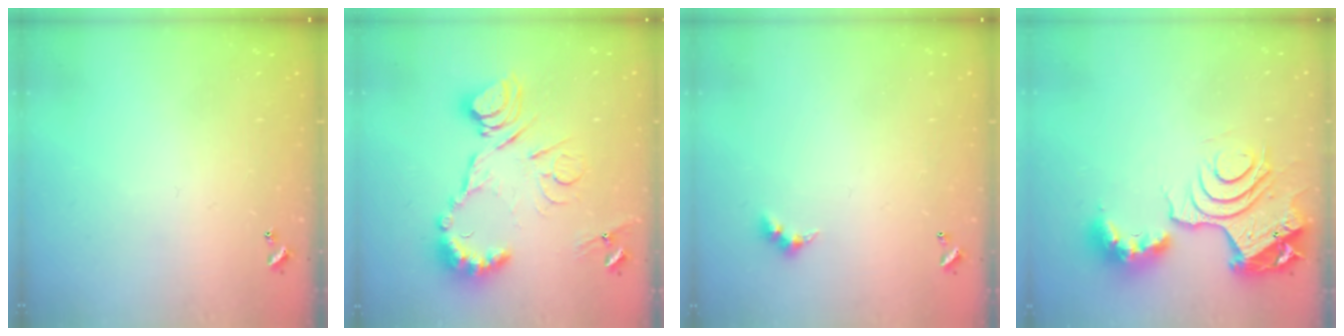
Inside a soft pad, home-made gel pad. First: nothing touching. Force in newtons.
{"total": 15.6, "press": 15.5, "slide": 1.7}
{"total": 3.0, "press": 2.9, "slide": 0.5}
{"total": 14.1, "press": 14.0, "slide": 1.8}